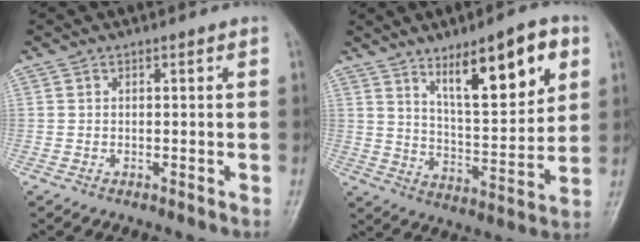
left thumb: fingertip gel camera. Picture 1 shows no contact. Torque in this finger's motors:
{"motor_torque": [0.56, 0.46, 1.15, -1.08, 0.25]}